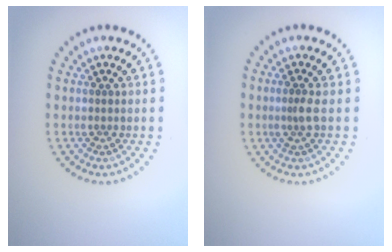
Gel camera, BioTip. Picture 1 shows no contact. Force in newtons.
{"total": 1.5, "press": 1.2, "slide": 0.9}